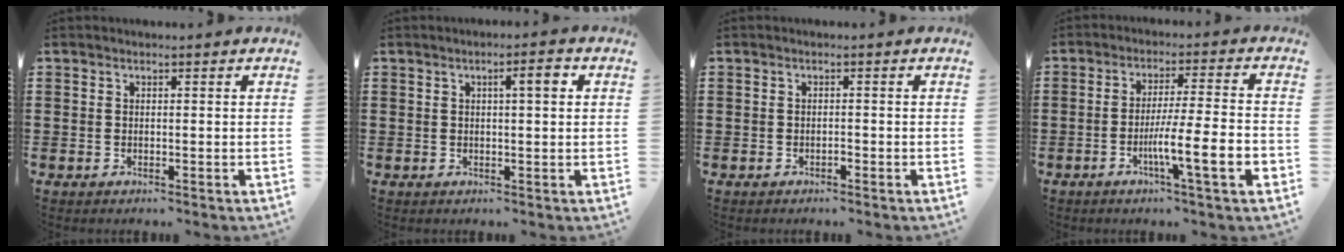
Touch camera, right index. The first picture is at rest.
{"total": 3.0, "force": [0.9, 0.6, 2.8], "torque": [-0.040, 0.001, 0.008]}
{"total": 0.7, "force": [-0.5, 0.3, 0.4], "torque": [-0.010, -0.003, -0.009]}
{"total": 9.4, "force": [-3.4, 0.5, 8.8], "torque": [-0.158, -0.012, -0.063]}